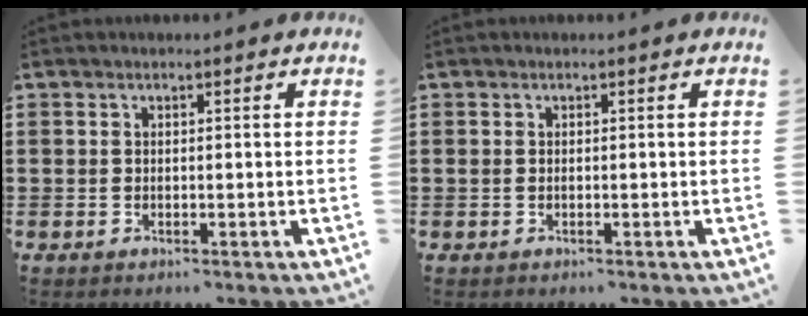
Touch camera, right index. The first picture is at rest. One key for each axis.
{"total": 0.0}